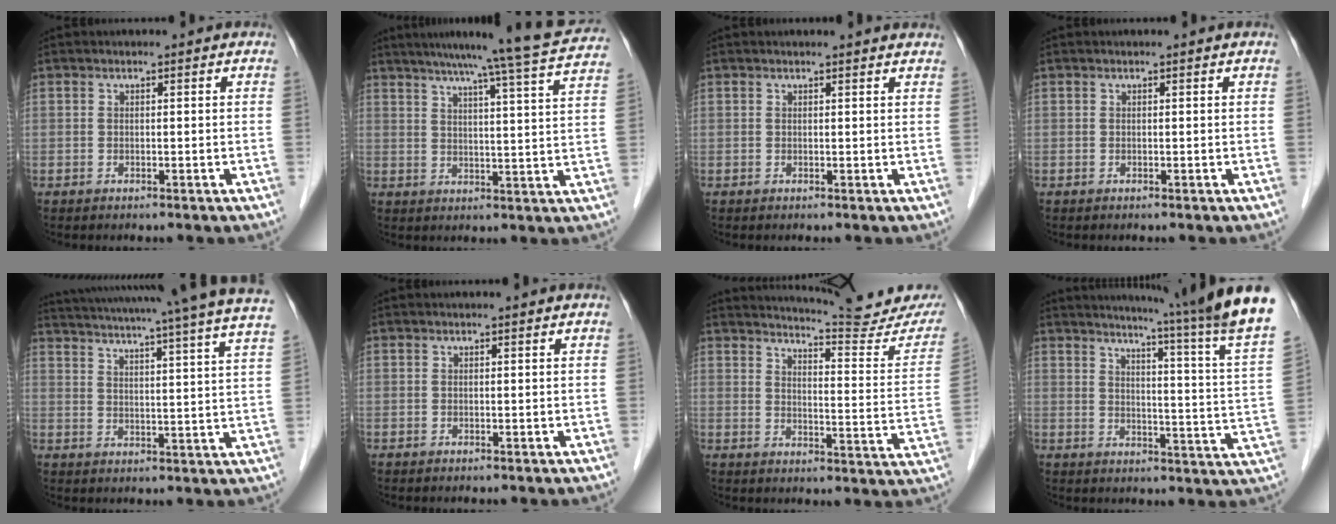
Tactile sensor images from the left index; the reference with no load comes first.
{"total": 18.3, "force": [16.1, -1.5, 8.5], "torque": [-0.138, -0.027, 0.197]}
{"total": 2.9, "force": [2.8, 0.0, 0.7], "torque": [-0.011, 0.005, 0.022]}
{"total": 0.0}
{"total": 28.7, "force": [25.5, -1.1, 13.1], "torque": [-0.218, -0.041, 0.320]}
{"total": 0.0}
{"total": 17.6, "force": [16.8, 0.0, 5.0], "torque": [-0.074, -0.089, 0.197]}
{"total": 21.3, "force": [18.1, -3.1, 10.7], "torque": [-0.158, -0.092, 0.215]}